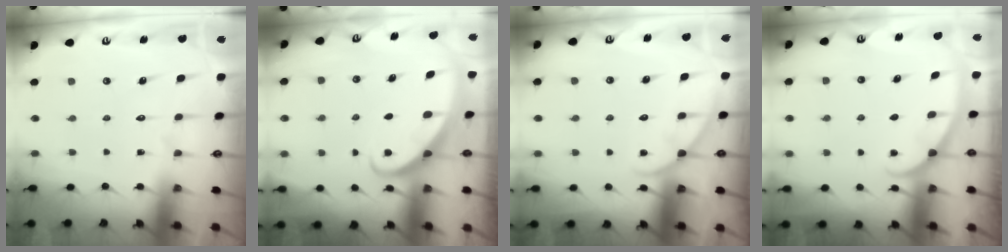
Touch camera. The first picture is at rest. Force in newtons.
{"total": 2.9, "press": 2.9, "slide": 0.2}
{"total": 2.8, "press": 2.8, "slide": 0.3}
{"total": 2.3, "press": 2.3, "slide": 0.2}